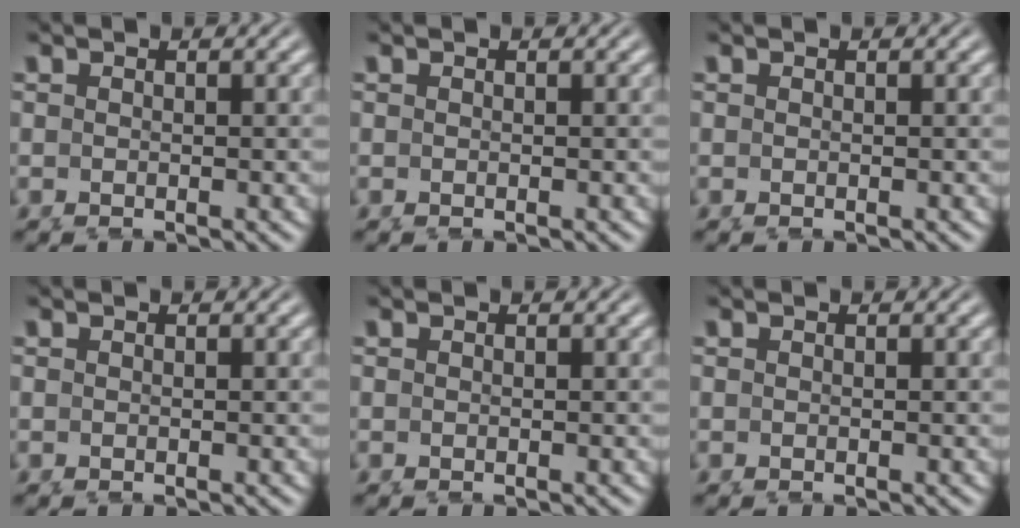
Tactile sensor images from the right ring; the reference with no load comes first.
{"total": 0.0}
{"total": 0.0}
{"total": 0.0}
{"total": 0.0}
{"total": 0.0}